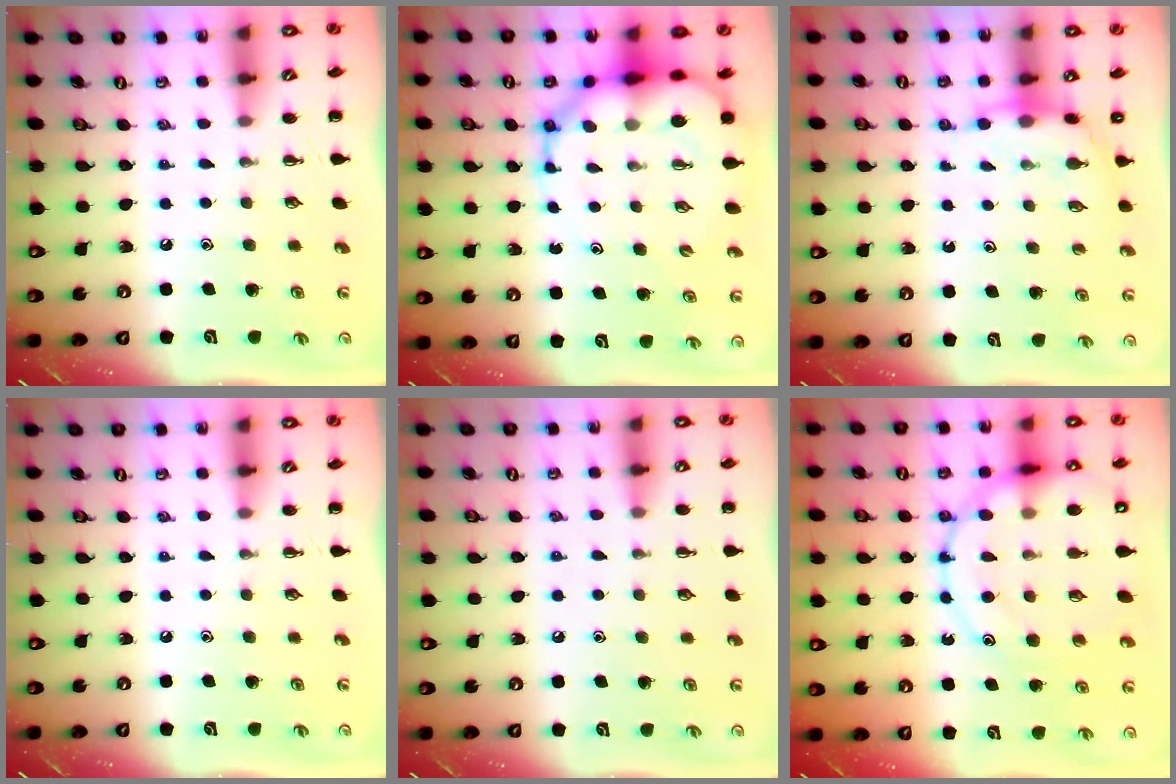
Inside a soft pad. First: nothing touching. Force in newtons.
{"total": 13.3, "press": 12.8, "slide": 3.7}
{"total": 6.3, "press": 6.2, "slide": 1.4}
{"total": 0.0}
{"total": 6.5, "press": 6.1, "slide": 2.2}
{"total": 20.9, "press": 20.8, "slide": 2.3}